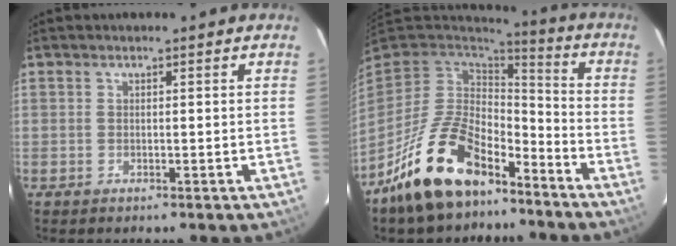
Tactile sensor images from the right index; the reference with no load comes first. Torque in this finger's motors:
{"motor_torque": [1.08, -1.06, 1.06, 0.21]}